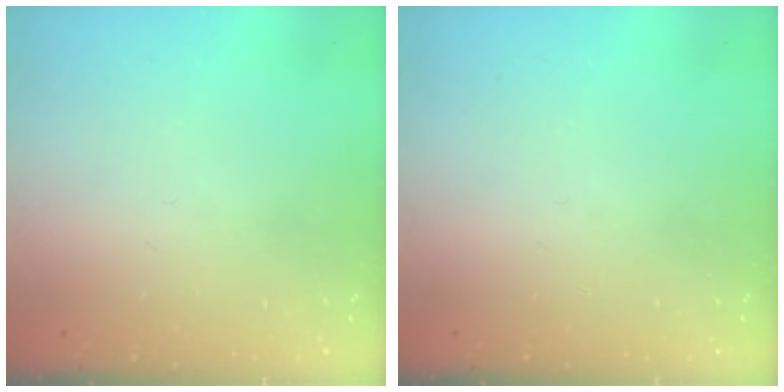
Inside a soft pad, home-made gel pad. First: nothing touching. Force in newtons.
{"total": 0.0}